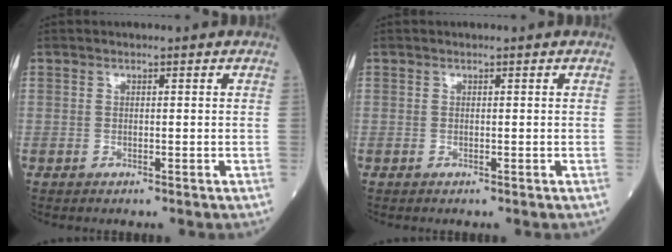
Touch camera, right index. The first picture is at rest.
{"total": 0.0}